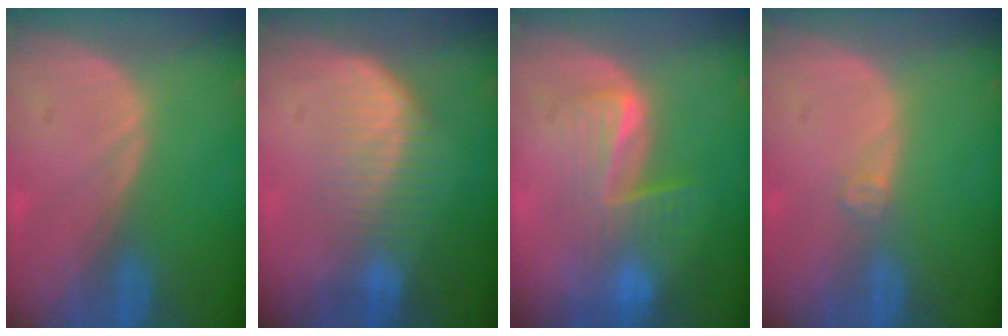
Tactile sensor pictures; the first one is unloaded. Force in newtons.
{"total": 6.5, "press": 6.0, "slide": 2.4}
{"total": 6.5, "press": 6.3, "slide": 1.5}
{"total": 1.5, "press": 1.2, "slide": 0.9}